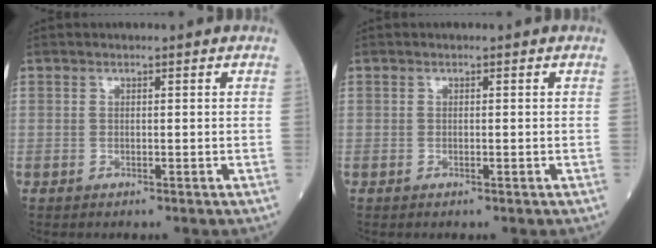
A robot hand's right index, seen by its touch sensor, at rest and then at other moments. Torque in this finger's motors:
{"motor_torque": [-0.14, -0.12, -0.04, -0.01]}